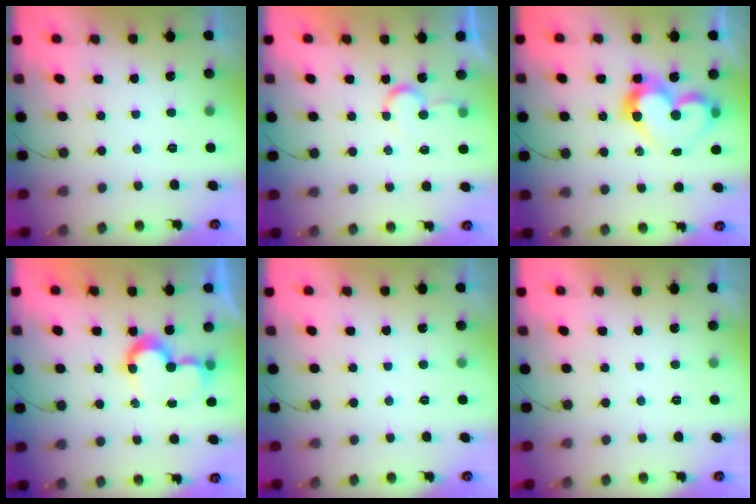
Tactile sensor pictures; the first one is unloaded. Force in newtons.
{"total": 5.8, "press": 5.8, "slide": 0.4}
{"total": 14.6, "press": 14.2, "slide": 3.1}
{"total": 9.7, "press": 9.7, "slide": 0.7}
{"total": 1.7, "press": 1.7, "slide": 0.1}
{"total": 2.0, "press": 2.0, "slide": 0.1}